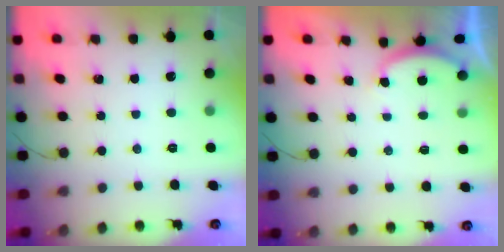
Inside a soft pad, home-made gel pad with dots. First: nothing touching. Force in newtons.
{"total": 2.9, "press": 2.8, "slide": 0.6}